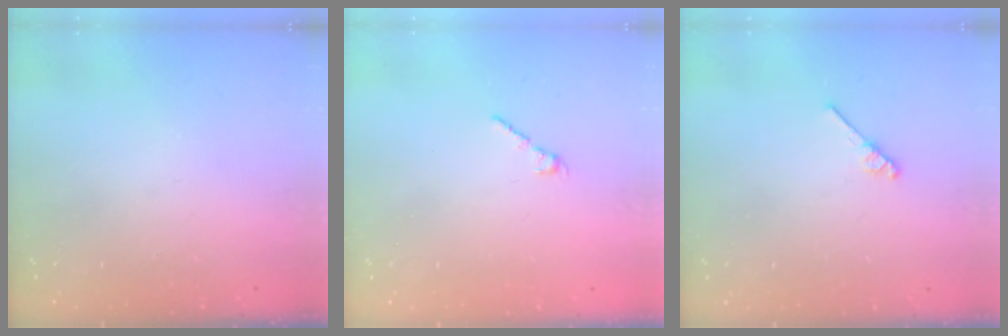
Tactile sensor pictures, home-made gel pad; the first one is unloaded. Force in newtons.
{"total": 2.5, "press": 2.4, "slide": 0.7}
{"total": 3.7, "press": 3.7, "slide": 0.4}